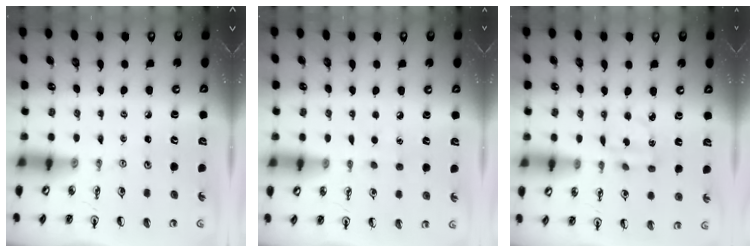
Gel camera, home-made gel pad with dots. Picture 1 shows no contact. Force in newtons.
{"total": 4.7, "press": 4.7, "slide": 0.5}
{"total": 2.7, "press": 2.7, "slide": 0.2}